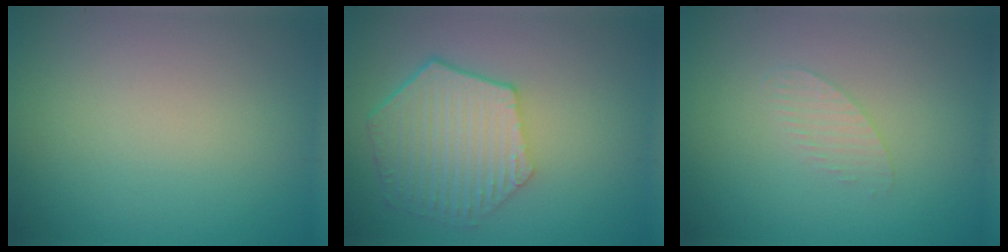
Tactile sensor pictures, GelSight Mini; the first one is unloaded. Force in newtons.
{"total": 6.6, "press": 5.1, "slide": 4.2}
{"total": 1.4, "press": 1.4, "slide": 0.1}